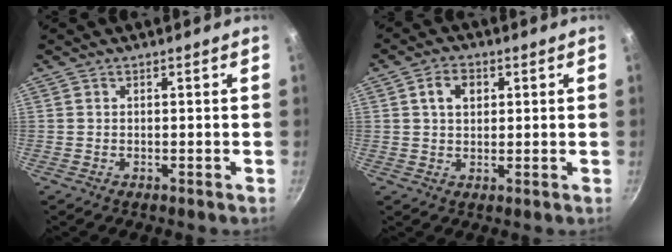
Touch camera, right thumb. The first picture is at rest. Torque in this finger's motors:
{"motor_torque": [-0.54, 0.41, 0.45, -0.28, -0.01]}